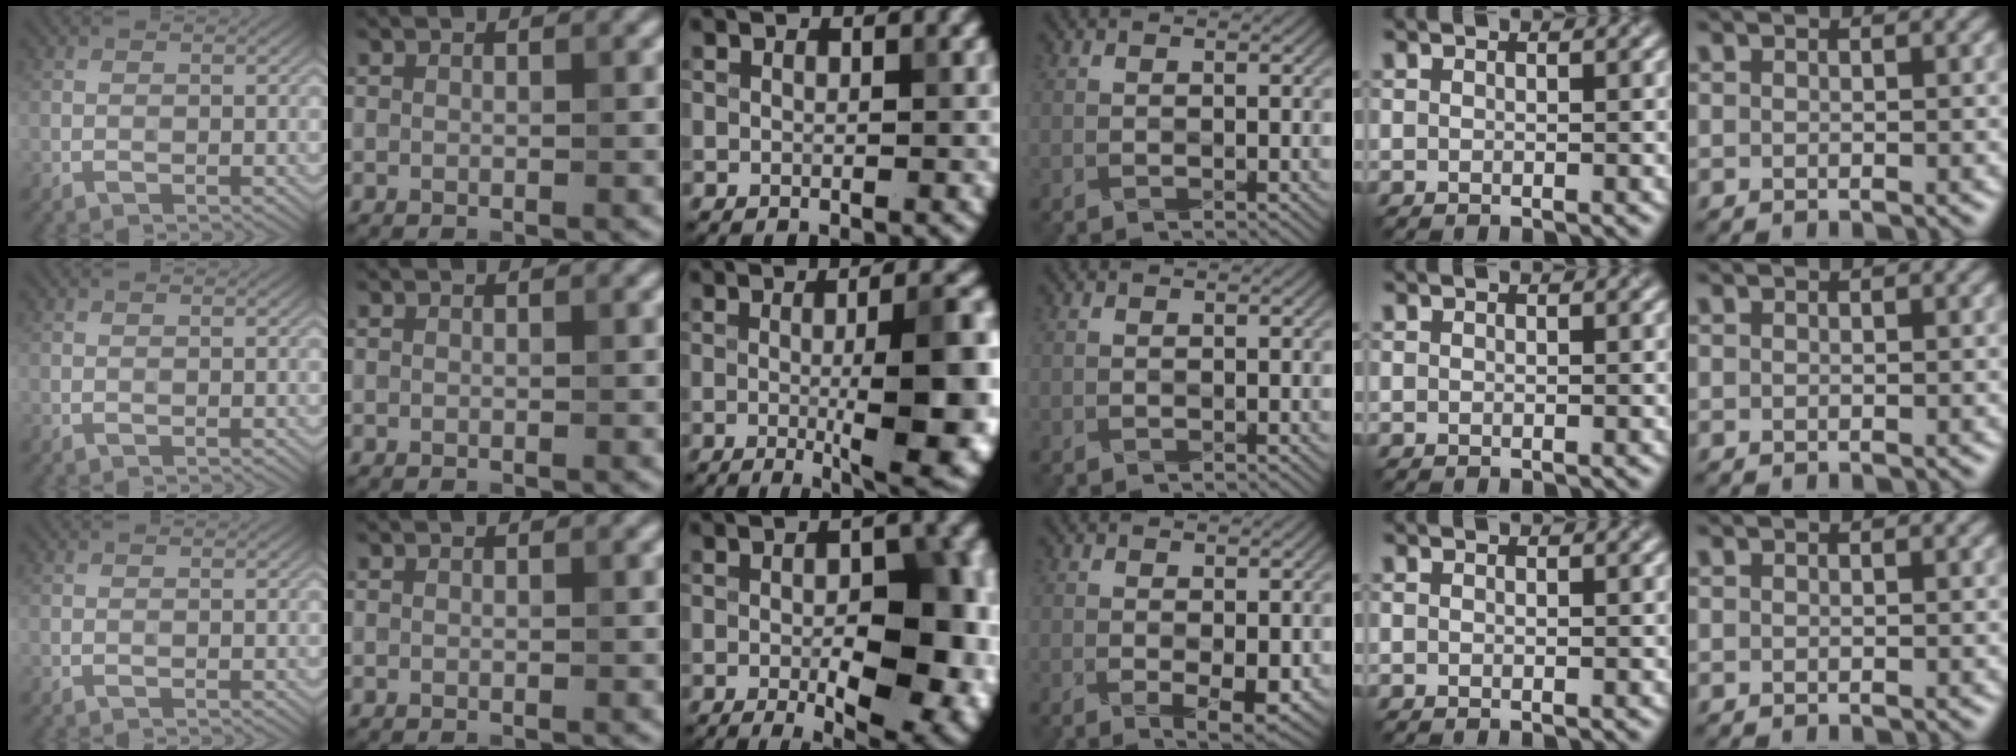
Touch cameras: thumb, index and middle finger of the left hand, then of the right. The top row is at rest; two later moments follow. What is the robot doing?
{"motion": "wrap", "object": "arm wrap"}